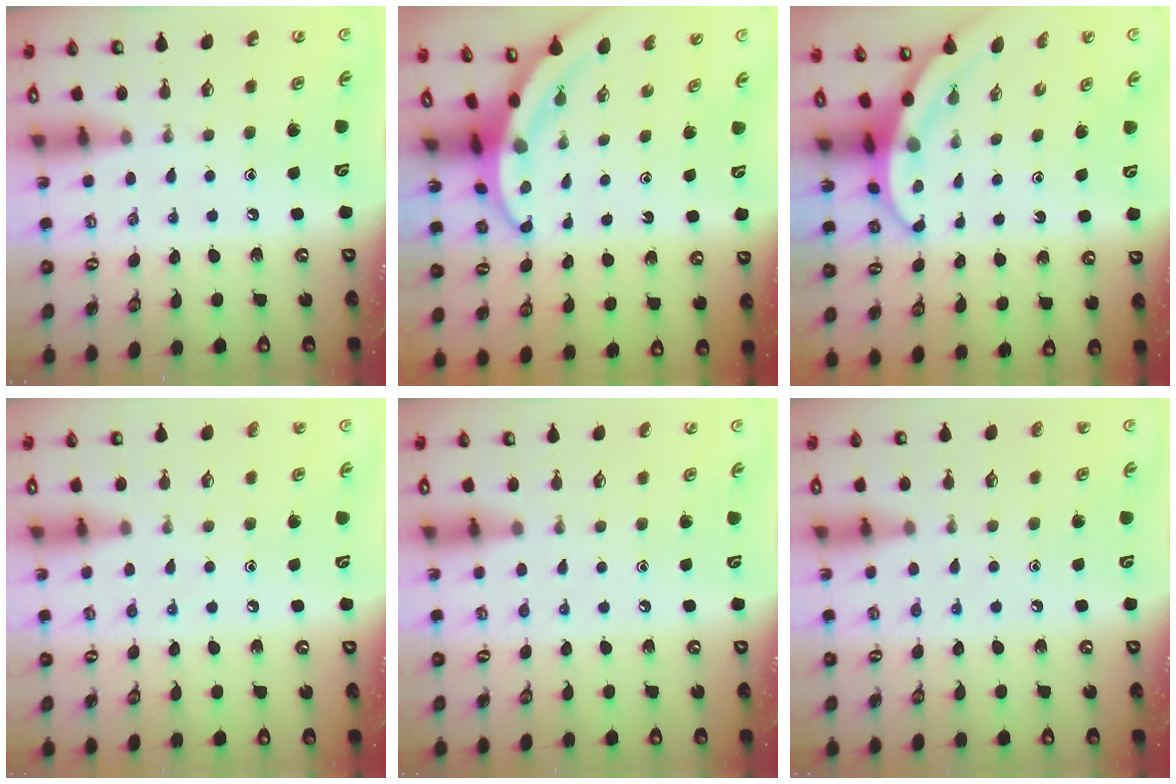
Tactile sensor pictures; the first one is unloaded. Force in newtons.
{"total": 4.0, "press": 3.9, "slide": 0.5}
{"total": 3.5, "press": 3.5, "slide": 0.3}
{"total": 5.7, "press": 5.6, "slide": 1.1}
{"total": 4.0, "press": 3.9, "slide": 0.6}
{"total": 3.9, "press": 3.8, "slide": 0.4}